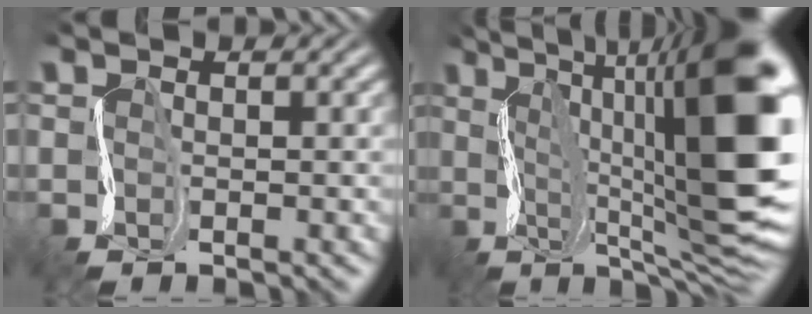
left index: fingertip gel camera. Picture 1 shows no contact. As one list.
[{"total": 16.8, "force": [2.8, 5.2, 15.7], "torque": [-0.233, 0.024, 0.057]}]